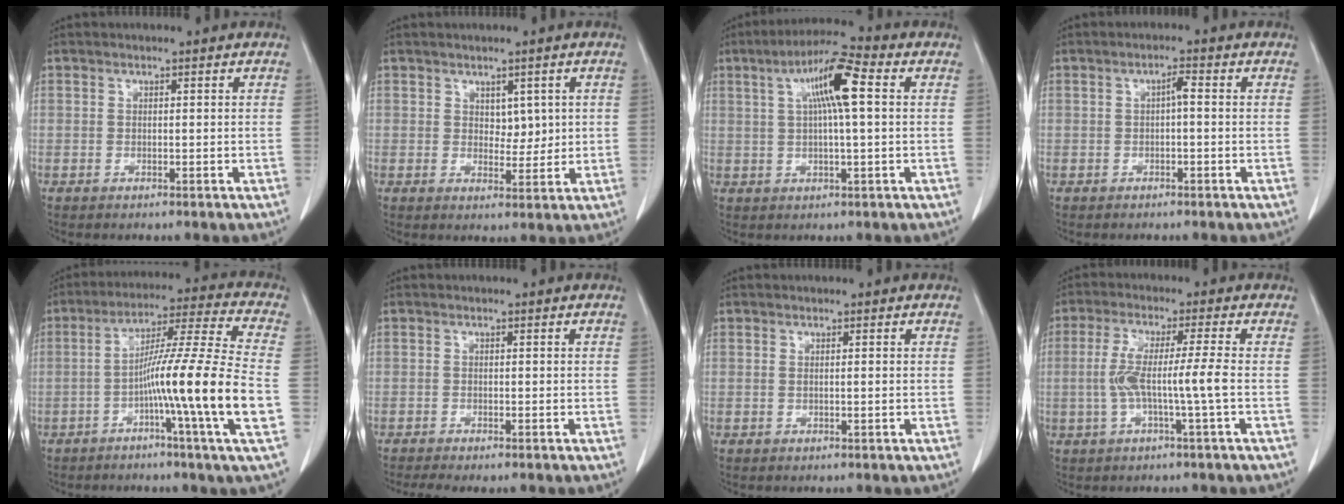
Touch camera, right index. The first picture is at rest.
{"total": 3.2, "force": [0.9, 2.0, 2.4], "torque": [-0.027, -0.004, 0.018]}
{"total": 9.3, "force": [2.3, 1.0, 8.9], "torque": [-0.161, 0.020, 0.035]}
{"total": 1.7, "force": [-0.1, 0.3, 1.7], "torque": [-0.027, 0.005, -0.001]}
{"total": 15.9, "force": [-4.0, -2.2, 15.2], "torque": [-0.251, -0.001, -0.077]}
{"total": 3.8, "force": [-3.1, 0.7, 2.0], "torque": [-0.028, -0.008, -0.044]}
{"total": 0.6, "force": [0.1, 0.1, 0.6], "torque": [-0.012, 0.002, 0.006]}
{"total": 6.9, "force": [-1.0, -0.7, 6.8], "torque": [-0.137, 0.010, -0.016]}